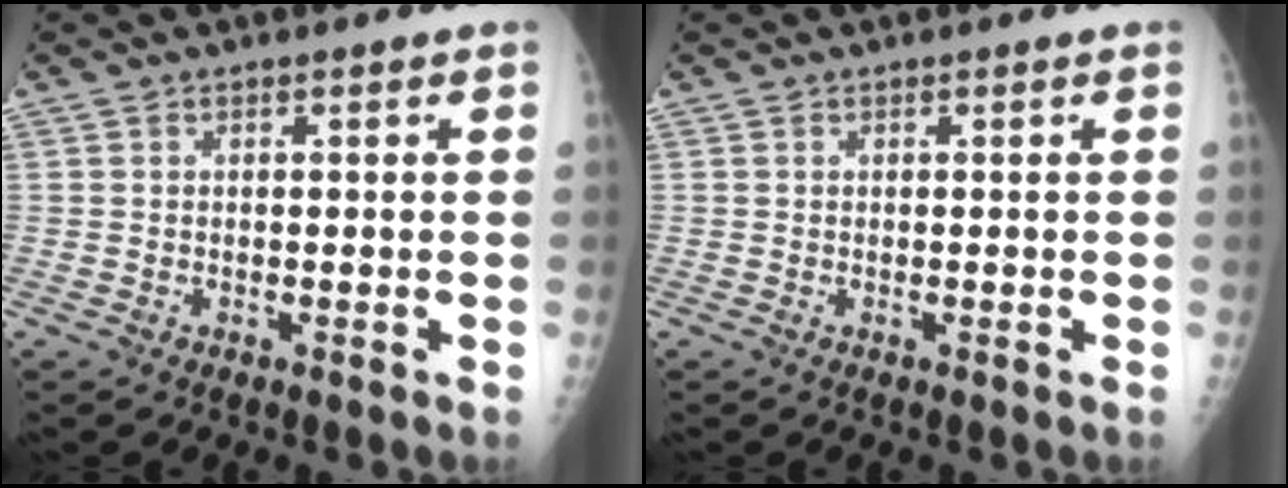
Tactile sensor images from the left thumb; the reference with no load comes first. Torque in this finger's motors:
{"motor_torque": [0.10, -0.10, 0.12, -0.01, 0.01]}